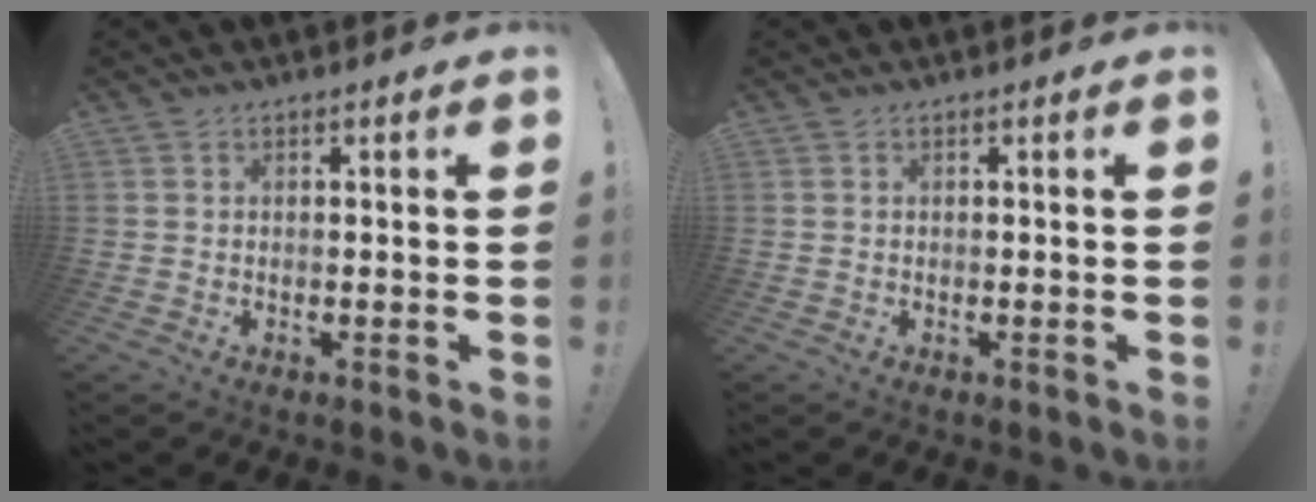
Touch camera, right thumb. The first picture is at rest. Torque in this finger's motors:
{"motor_torque": [-0.01, 0.01, 0.07, -0.07, 0.00]}